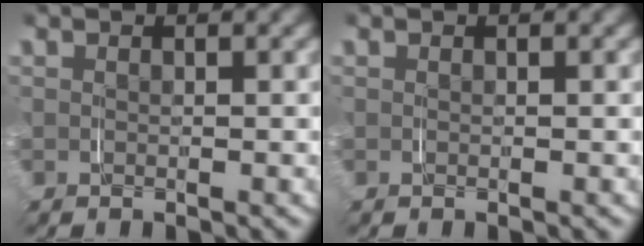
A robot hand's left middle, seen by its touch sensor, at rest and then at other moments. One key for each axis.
{"total": 0.0}